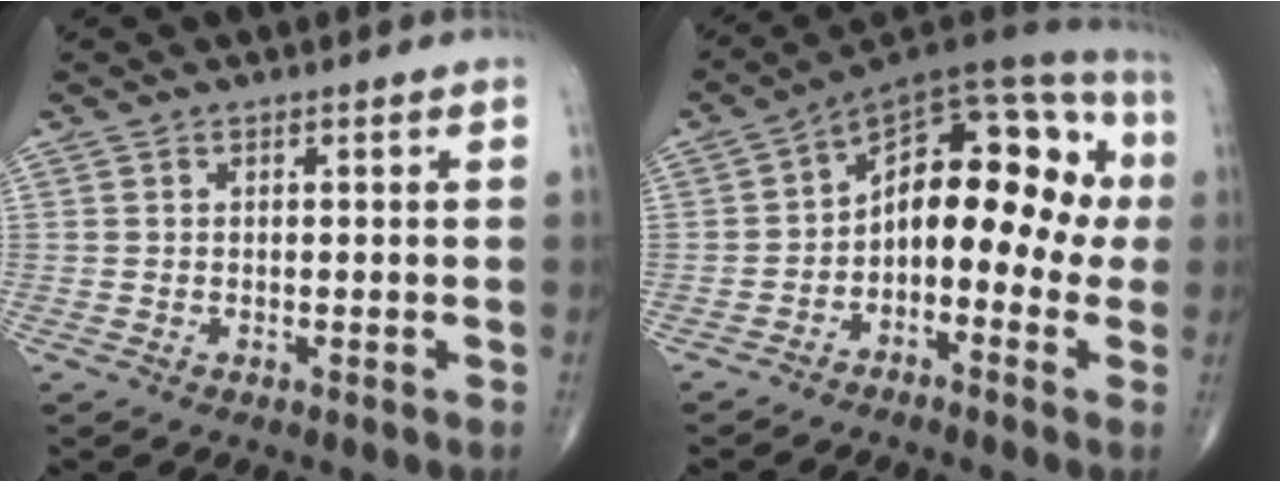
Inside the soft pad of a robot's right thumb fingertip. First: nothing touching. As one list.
[{"total": 16.8, "force": [-1.4, 9.6, 13.7], "torque": [-0.140, 0.062, -0.036]}]